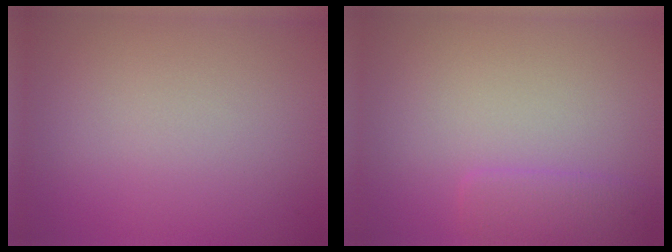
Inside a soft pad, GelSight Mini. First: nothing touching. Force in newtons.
{"total": 1.8, "press": 1.8, "slide": 0.0}